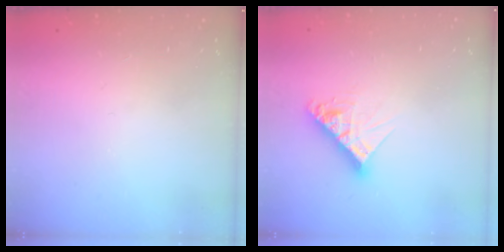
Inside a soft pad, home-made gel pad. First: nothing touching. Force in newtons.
{"total": 9.7, "press": 9.7, "slide": 0.8}